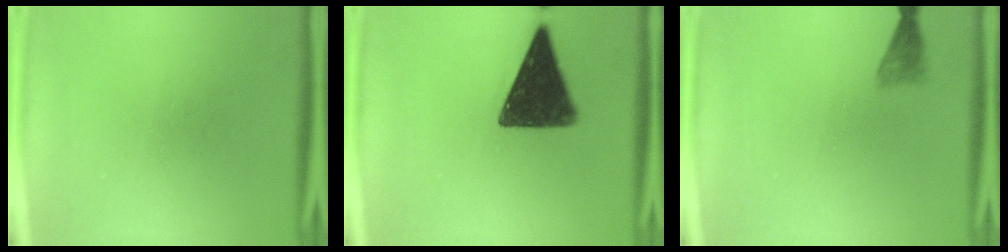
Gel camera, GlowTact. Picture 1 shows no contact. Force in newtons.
{"total": 14.7}
{"total": 1.9}